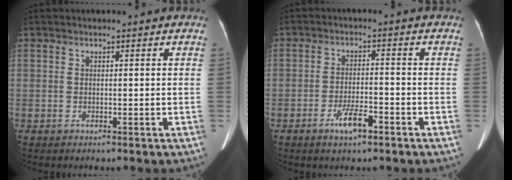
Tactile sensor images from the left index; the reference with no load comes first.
{"total": 4.4, "force": [-2.8, 0.9, 3.3], "torque": [-0.063, -0.001, -0.048]}